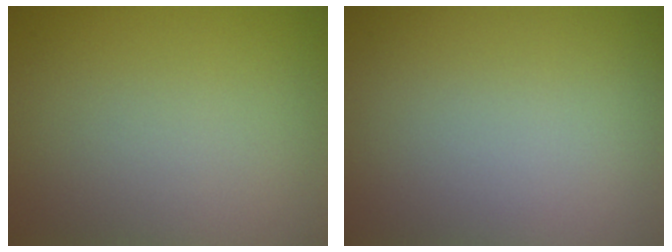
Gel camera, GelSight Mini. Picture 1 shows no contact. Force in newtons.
{"total": 0.0}